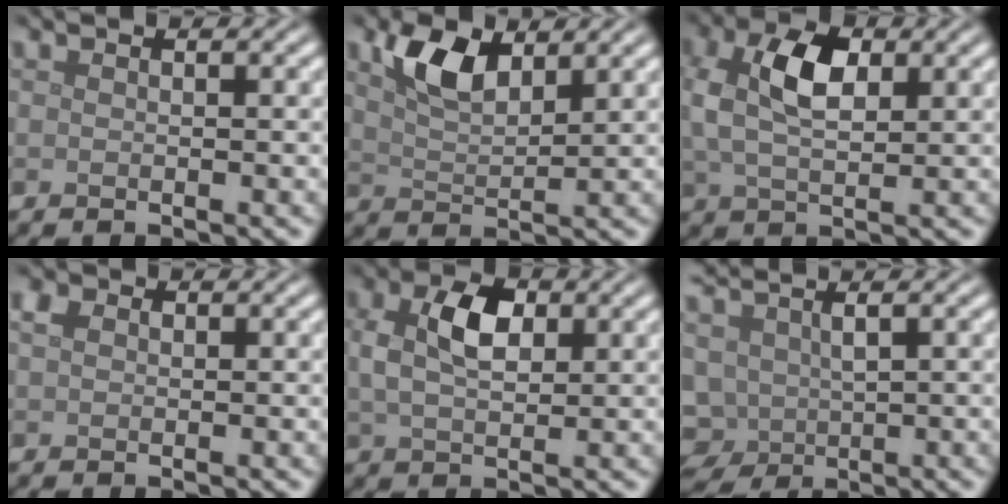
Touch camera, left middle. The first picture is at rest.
{"total": 4.4, "force": [2.4, 2.1, 3.0], "torque": [-0.066, 0.005, 0.047]}
{"total": 5.9, "force": [1.5, 3.4, 4.6], "torque": [-0.096, 0.008, 0.025]}
{"total": 1.4, "force": [0.4, 1.2, 0.7], "torque": [-0.014, 0.005, 0.005]}
{"total": 4.7, "force": [1.2, 2.8, 3.5], "torque": [-0.077, 0.007, 0.022]}
{"total": 4.6, "force": [0.2, 3.3, 3.2], "torque": [-0.075, -0.009, 0.007]}